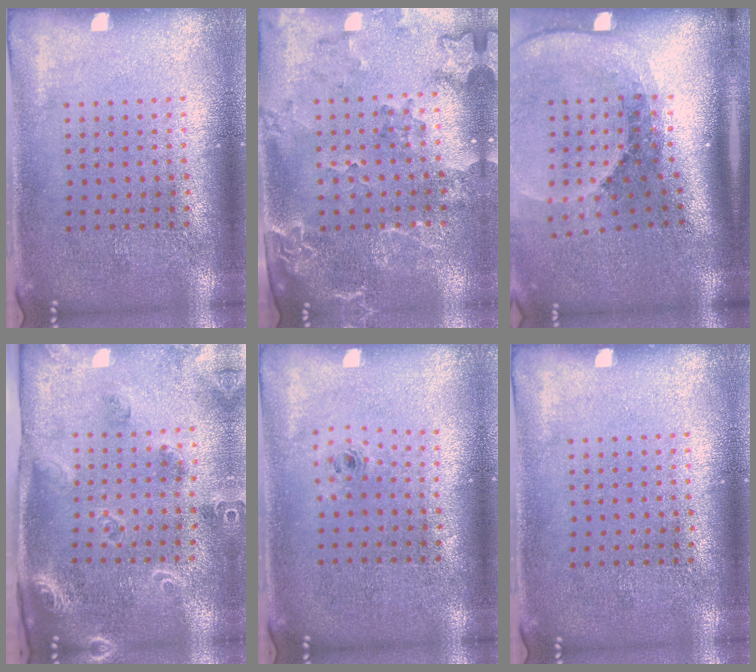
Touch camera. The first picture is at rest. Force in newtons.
{"total": 2.1, "press": 2.0, "slide": 0.8}
{"total": 2.7, "press": 1.8, "slide": 2.0}
{"total": 1.7, "press": 1.7, "slide": 0.3}
{"total": 0.6, "press": 0.3, "slide": 0.5}
{"total": 0.0}